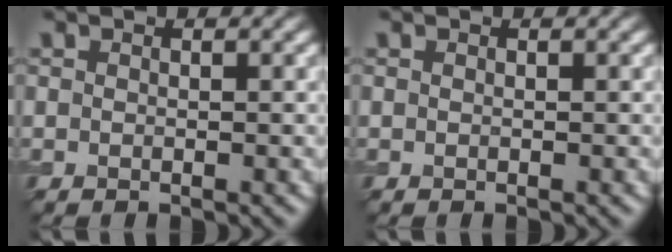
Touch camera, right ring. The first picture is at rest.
{"total": 0.0}